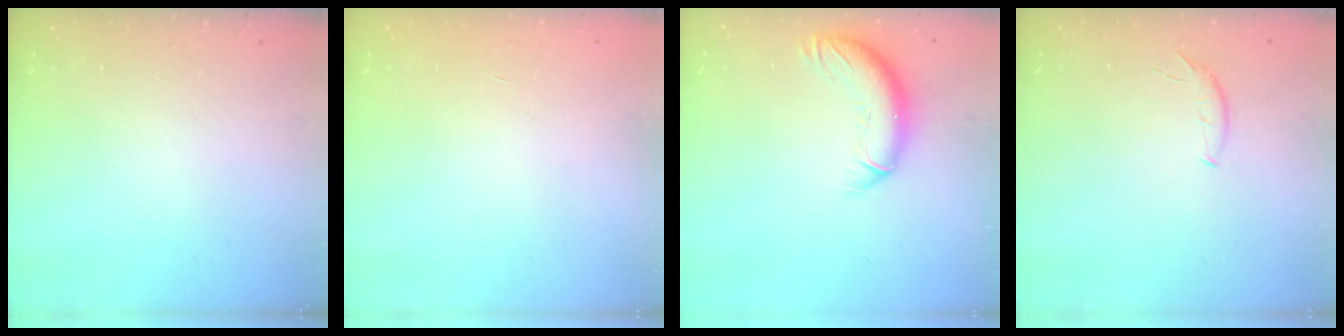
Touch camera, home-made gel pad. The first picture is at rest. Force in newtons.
{"total": 0.0}
{"total": 11.7, "press": 11.5, "slide": 2.1}
{"total": 5.5, "press": 5.5, "slide": 0.5}